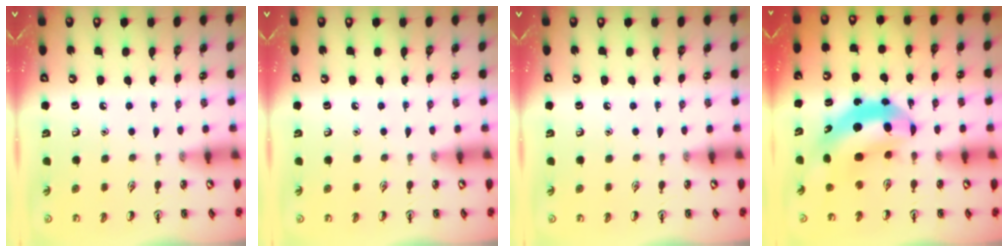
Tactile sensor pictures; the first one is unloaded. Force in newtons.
{"total": 0.0}
{"total": 0.0}
{"total": 7.5, "press": 7.2, "slide": 2.1}